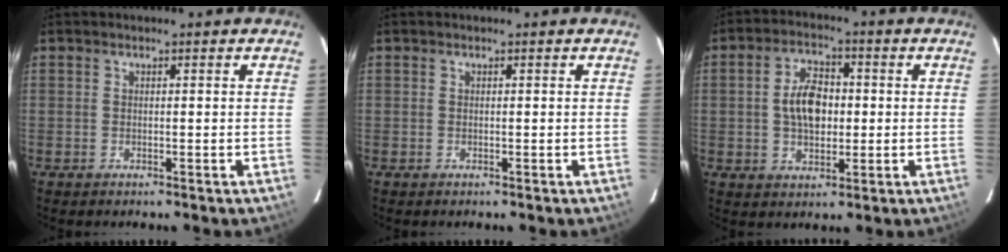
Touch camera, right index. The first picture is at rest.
{"total": 0.0}
{"total": 8.1, "force": [0.2, 5.1, 6.3], "torque": [-0.113, 0.016, 0.007]}